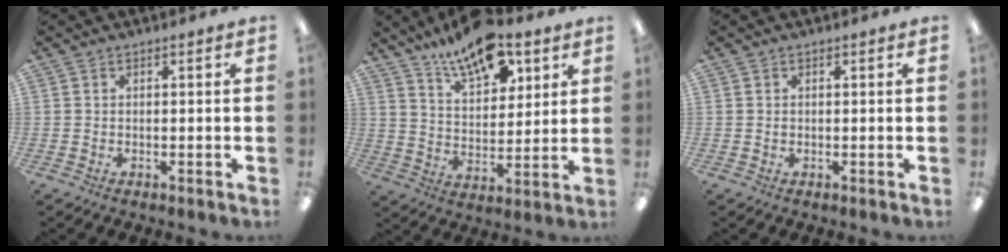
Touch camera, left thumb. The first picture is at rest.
{"total": 14.8, "force": [10.6, 6.4, 8.0], "torque": [-0.129, -0.057, 0.184]}
{"total": 0.0}